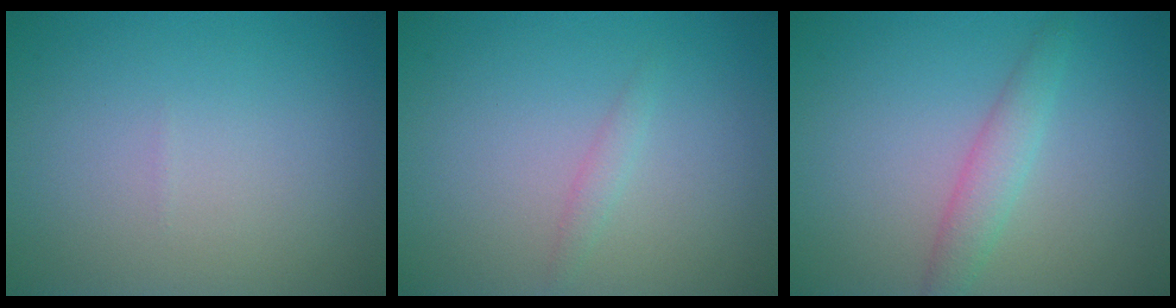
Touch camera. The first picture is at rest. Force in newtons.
{"total": 0.9, "press": 0.9, "slide": 0.1}
{"total": 2.3, "press": 2.3, "slide": 0.1}